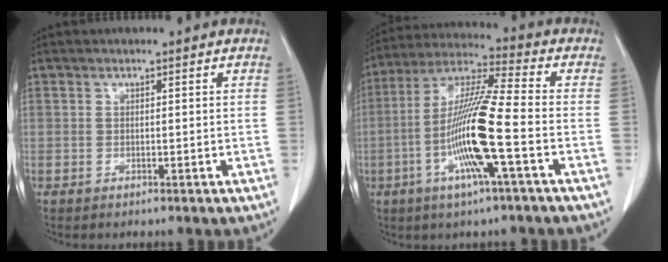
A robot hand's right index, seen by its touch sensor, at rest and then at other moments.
{"total": 14.2, "force": [-4.0, 0.0, 13.7], "torque": [-0.275, -0.004, -0.084]}